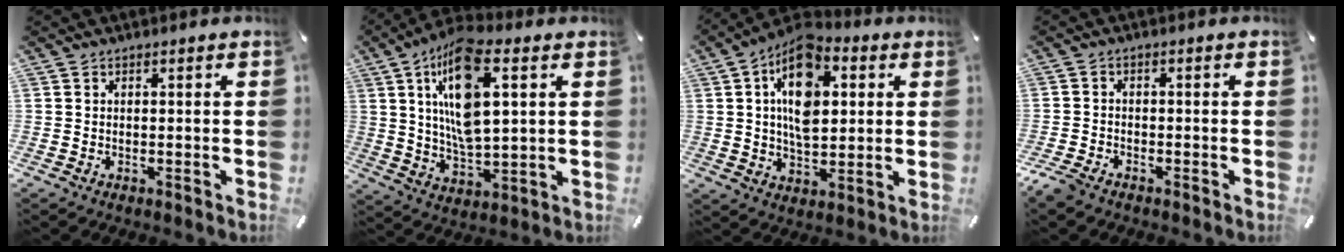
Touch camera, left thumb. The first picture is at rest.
{"total": 16.6, "force": [6.1, 6.9, 13.8], "torque": [-0.271, -0.012, 0.101]}
{"total": 15.1, "force": [4.1, 9.6, 10.9], "torque": [-0.178, -0.010, 0.069]}
{"total": 3.0, "force": [-2.5, 1.2, 1.0], "torque": [-0.036, 0.005, -0.053]}